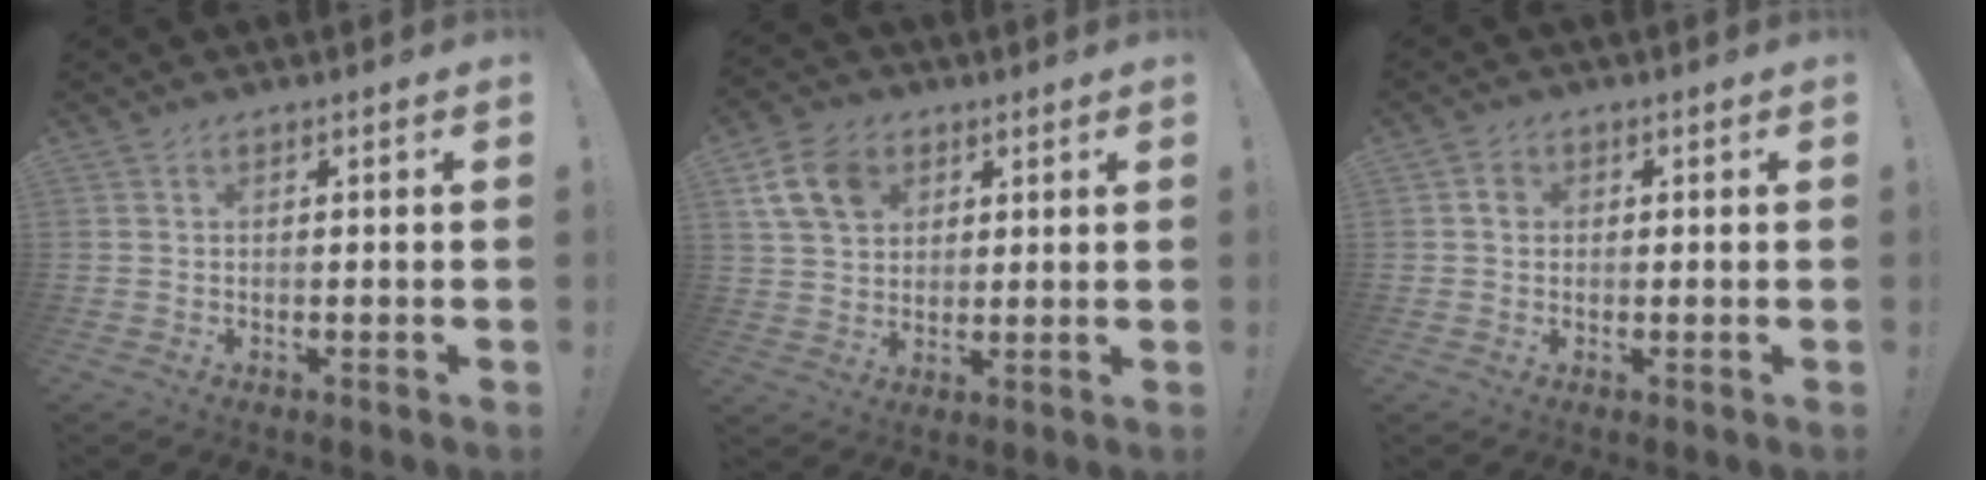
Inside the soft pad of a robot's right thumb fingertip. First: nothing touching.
{"total": 11.8, "force": [5.4, 8.6, 5.9], "torque": [-0.101, -0.011, 0.111]}
{"total": 2.6, "force": [0.2, 2.3, 1.1], "torque": [-0.012, 0.005, 0.002]}